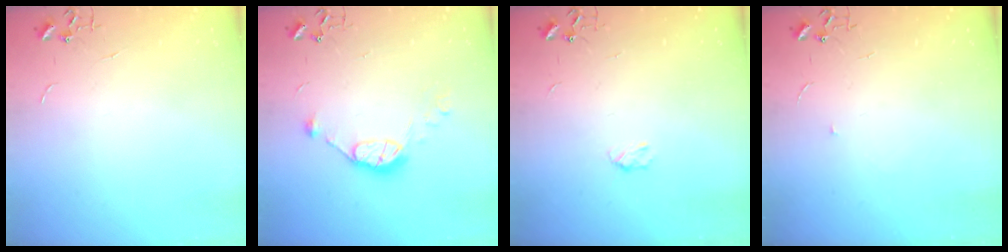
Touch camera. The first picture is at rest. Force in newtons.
{"total": 9.0, "press": 9.0, "slide": 0.3}
{"total": 3.5, "press": 3.4, "slide": 0.5}
{"total": 3.9, "press": 3.8, "slide": 0.8}